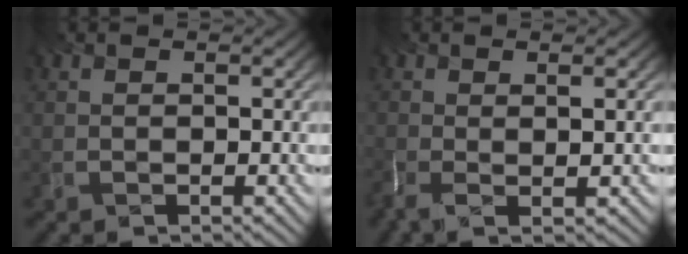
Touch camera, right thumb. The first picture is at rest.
{"total": 2.5, "force": [-0.3, 0.1, 2.4], "torque": [-0.051, 0.003, 0.010]}